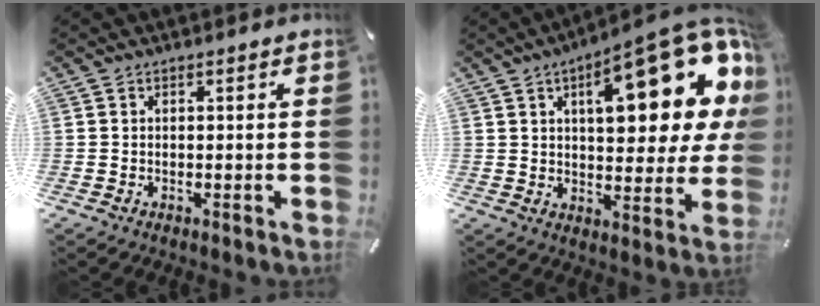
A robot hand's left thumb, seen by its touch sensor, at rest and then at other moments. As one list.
[{"total": 23.4, "force": [9.8, 9.3, 19.1], "torque": [-0.252, -0.053, 0.148]}]